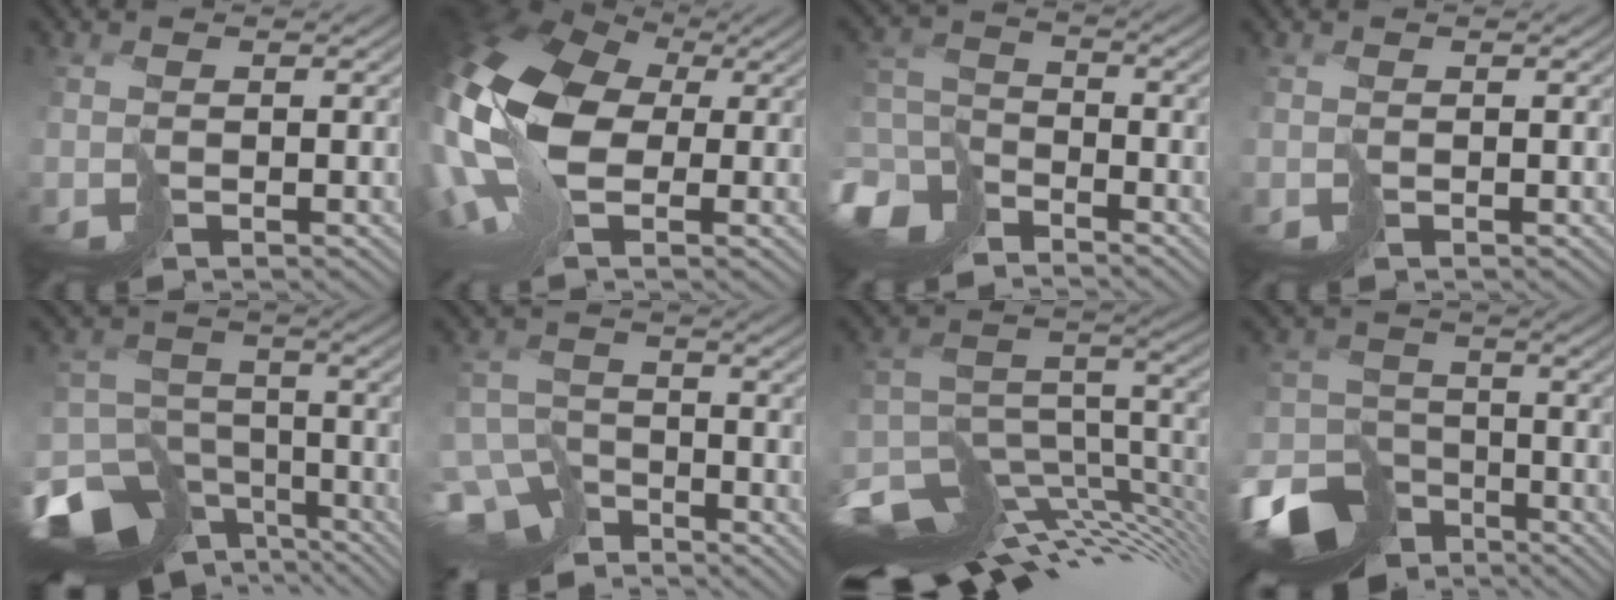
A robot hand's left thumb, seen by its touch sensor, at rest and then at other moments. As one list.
[{"total": 16.0, "force": [1.0, 9.8, 12.6], "torque": [-0.295, -0.008, 0.017]}, {"total": 9.6, "force": [-7.1, 5.0, 4.2], "torque": [-0.106, -0.013, -0.155]}, {"total": 0.0}, {"total": 16.8, "force": [-11.3, 10.4, 6.9], "torque": [-0.192, -0.045, -0.152]}, {"total": 10.5, "force": [-8.2, 5.8, 3.1], "torque": [-0.090, -0.027, -0.123]}, {"total": 15.4, "force": [-10.9, 5.5, 9.3], "torque": [-0.180, 0.001, -0.163]}, {"total": 13.9, "force": [-9.9, 8.0, 5.6], "torque": [-0.140, -0.041, -0.151]}]